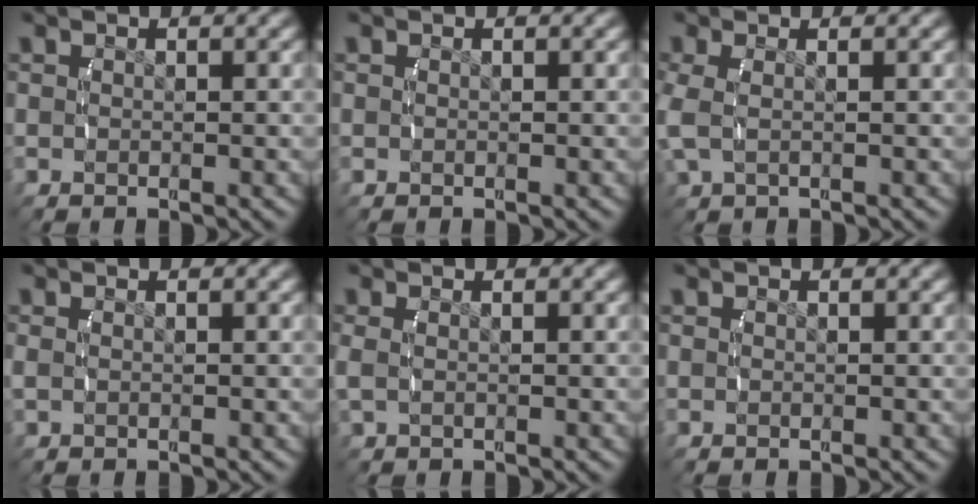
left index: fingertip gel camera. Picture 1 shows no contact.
{"total": 0.0}
{"total": 2.0, "force": [0.2, 1.0, 1.7], "torque": [-0.051, -0.002, 0.011]}
{"total": 0.8, "force": [0.0, 0.5, 0.6], "torque": [-0.023, -0.005, 0.004]}
{"total": 1.2, "force": [0.1, 0.6, 1.0], "torque": [-0.034, -0.004, 0.007]}
{"total": 0.0}